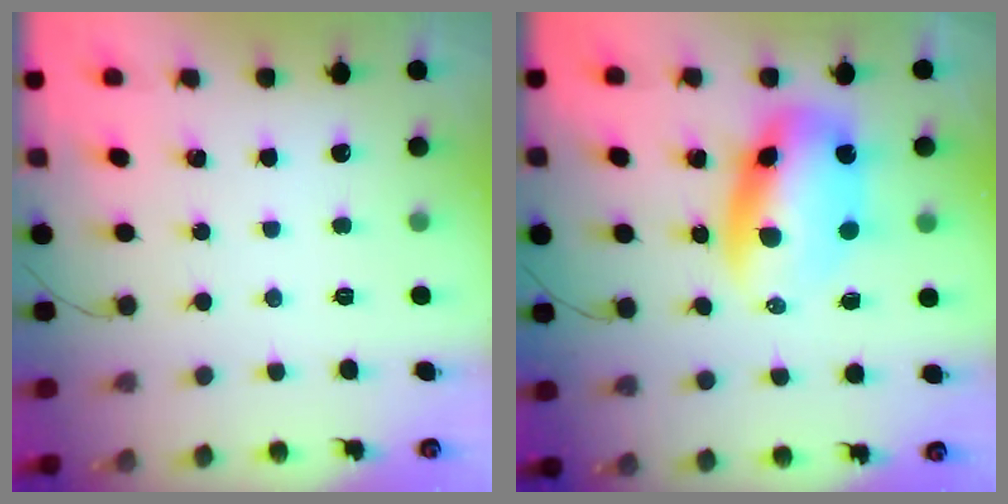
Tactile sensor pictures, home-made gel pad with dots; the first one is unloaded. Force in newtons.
{"total": 11.5, "press": 11.2, "slide": 2.9}